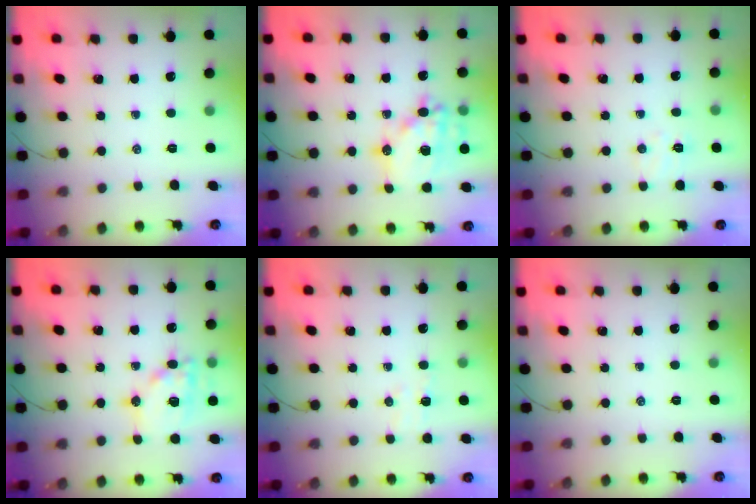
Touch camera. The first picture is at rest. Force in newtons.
{"total": 19.0, "press": 18.6, "slide": 3.7}
{"total": 4.5, "press": 4.4, "slide": 1.0}
{"total": 13.4, "press": 13.2, "slide": 2.2}
{"total": 5.1, "press": 4.9, "slide": 1.0}
{"total": 0.0}